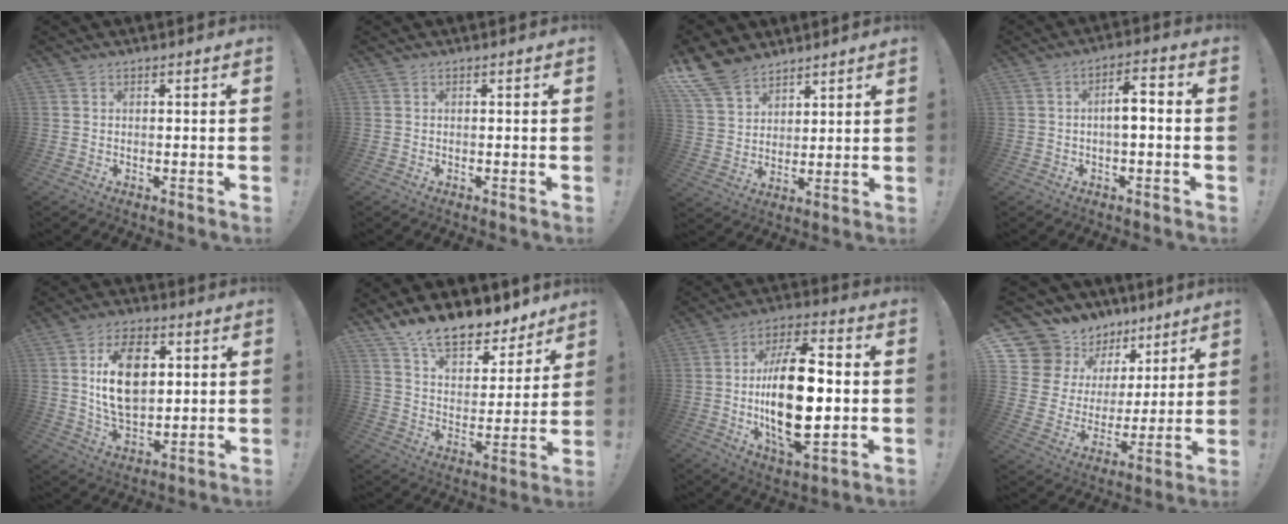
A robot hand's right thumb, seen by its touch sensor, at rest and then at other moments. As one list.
[{"total": 0.0}, {"total": 12.2, "force": [9.1, 7.1, 3.8], "torque": [-0.076, -0.058, 0.180]}, {"total": 5.7, "force": [-0.9, 1.8, 5.3], "torque": [-0.080, 0.005, -0.021]}, {"total": 15.8, "force": [3.3, 10.0, 11.8], "torque": [-0.197, -0.003, 0.053]}, {"total": 13.3, "force": [11.4, 4.8, 4.9], "torque": [-0.087, -0.094, 0.204]}, {"total": 22.2, "force": [-1.3, 10.3, 19.6], "torque": [-0.351, -0.007, -0.026]}, {"total": 12.4, "force": [9.4, 7.6, 2.4], "torque": [-0.055, -0.081, 0.188]}]